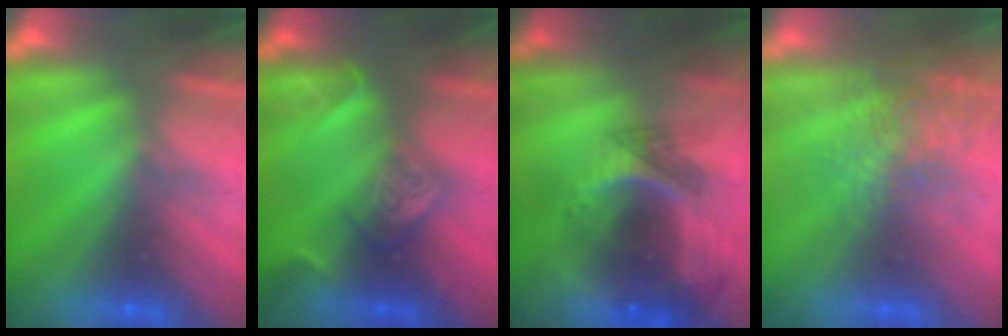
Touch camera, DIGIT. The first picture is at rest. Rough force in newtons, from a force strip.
{"total": 2.4}
{"total": 6.6}
{"total": 3.6}